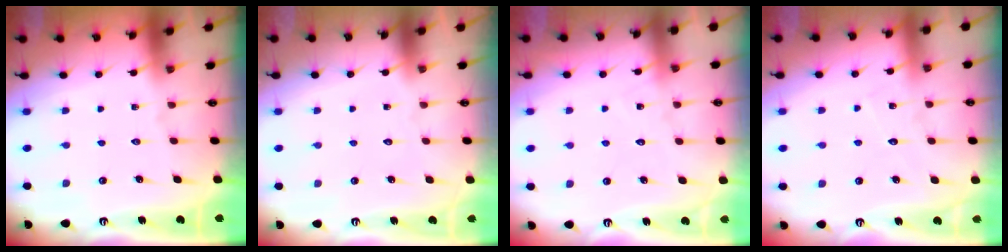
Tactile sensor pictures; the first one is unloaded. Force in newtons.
{"total": 1.6, "press": 1.6, "slide": 0.1}
{"total": 8.0, "press": 8.0, "slide": 0.6}
{"total": 5.2, "press": 5.2, "slide": 0.4}